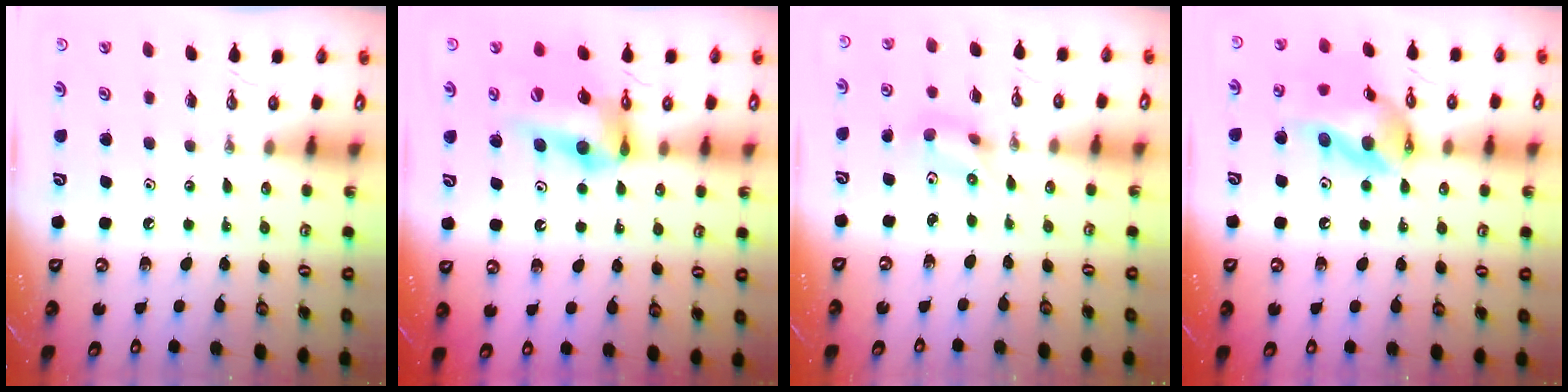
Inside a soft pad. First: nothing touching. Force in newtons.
{"total": 13.6, "press": 12.8, "slide": 4.6}
{"total": 2.9, "press": 1.1, "slide": 2.7}
{"total": 16.3, "press": 16.1, "slide": 2.6}